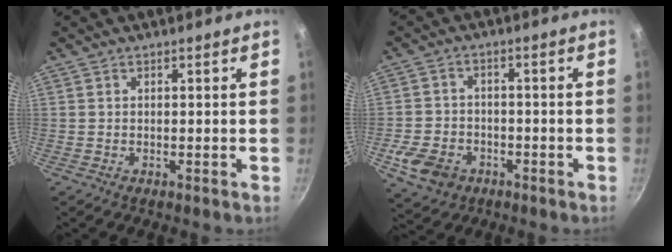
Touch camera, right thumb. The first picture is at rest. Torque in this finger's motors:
{"motor_torque": [1.20, 0.91, 0.41, -0.72, 0.06]}